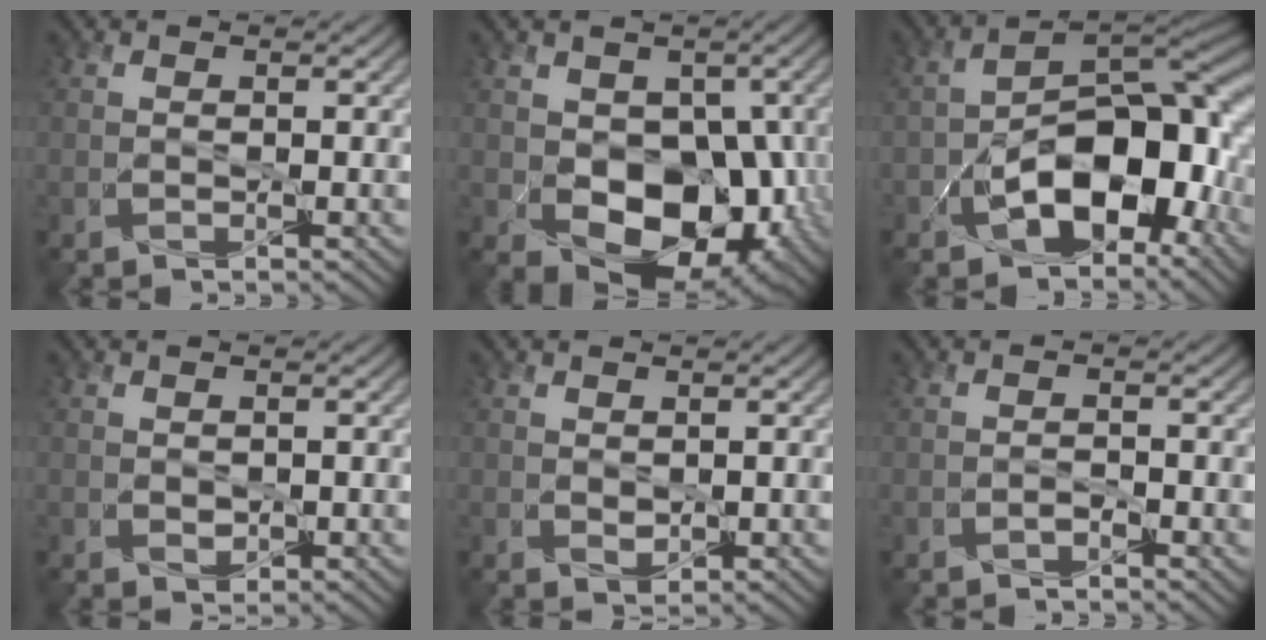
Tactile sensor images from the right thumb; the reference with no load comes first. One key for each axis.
{"total": 12.2, "fx": -1.6, "fy": 8.2, "fz": 8.8, "tx": -0.121, "ty": -0.022, "tz": -0.018}
{"total": 11.9, "fx": -4.9, "fy": 6.2, "fz": 8.9, "tx": -0.119, "ty": -0.006, "tz": -0.089}
{"total": 1.2, "fx": 0.4, "fy": 0.8, "fz": 0.8, "tx": -0.029, "ty": -0.006, "tz": 0.010}
{"total": 1.7, "fx": 0.7, "fy": 1.0, "fz": 1.3, "tx": -0.037, "ty": -0.006, "tz": 0.011}
{"total": 1.0, "fx": -0.7, "fy": -0.6, "fz": 0.3, "tx": -0.004, "ty": -0.001, "tz": -0.009}